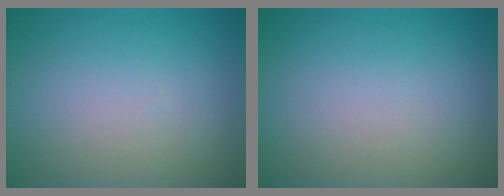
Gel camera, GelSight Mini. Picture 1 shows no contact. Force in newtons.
{"total": 0.0}